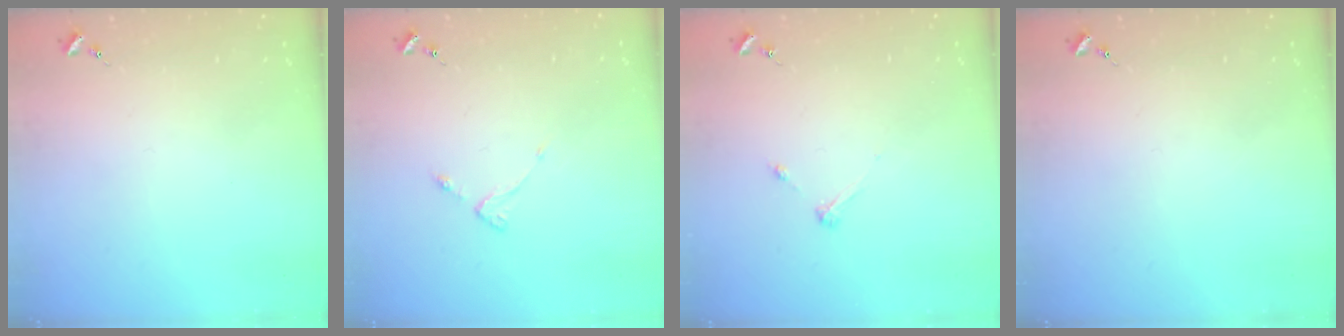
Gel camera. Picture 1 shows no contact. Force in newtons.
{"total": 2.8, "press": 2.7, "slide": 0.5}
{"total": 3.2, "press": 3.2, "slide": 0.4}
{"total": 0.0}